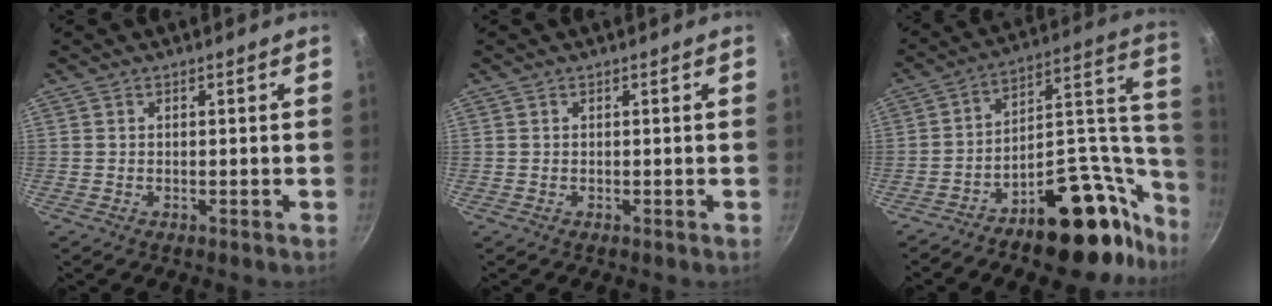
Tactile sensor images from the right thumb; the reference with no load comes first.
{"total": 0.0}
{"total": 25.1, "force": [-13.7, 12.9, 16.7], "torque": [-0.148, 0.110, -0.203]}